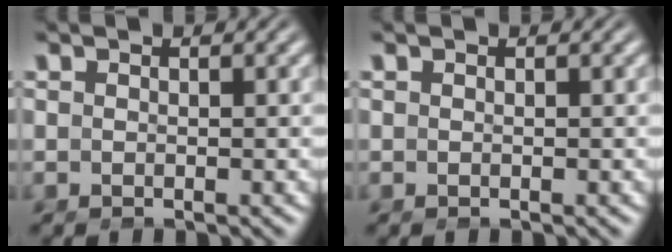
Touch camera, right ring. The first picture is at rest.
{"total": 0.0}